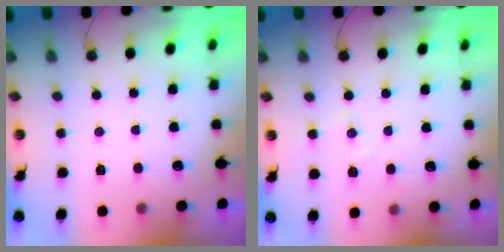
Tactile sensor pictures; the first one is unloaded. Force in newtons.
{"total": 6.3, "press": 6.2, "slide": 0.9}